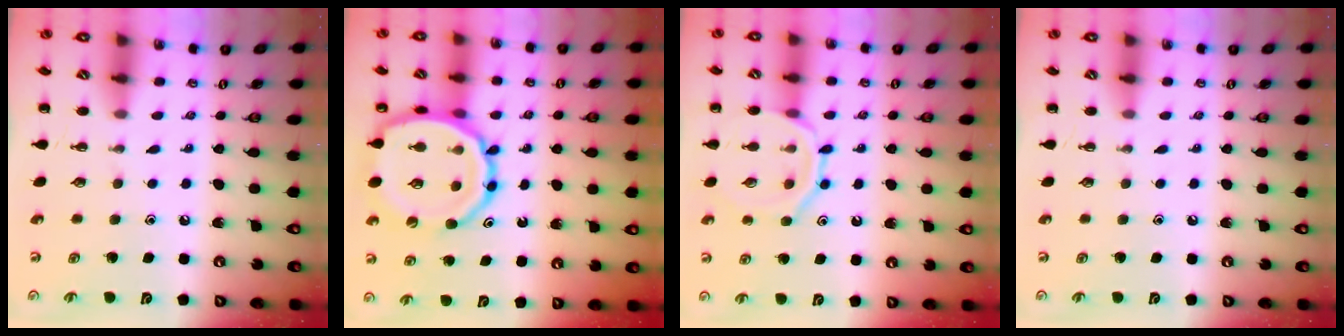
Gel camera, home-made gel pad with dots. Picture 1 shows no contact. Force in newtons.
{"total": 16.7, "press": 16.5, "slide": 2.2}
{"total": 11.4, "press": 11.4, "slide": 0.8}
{"total": 0.0}